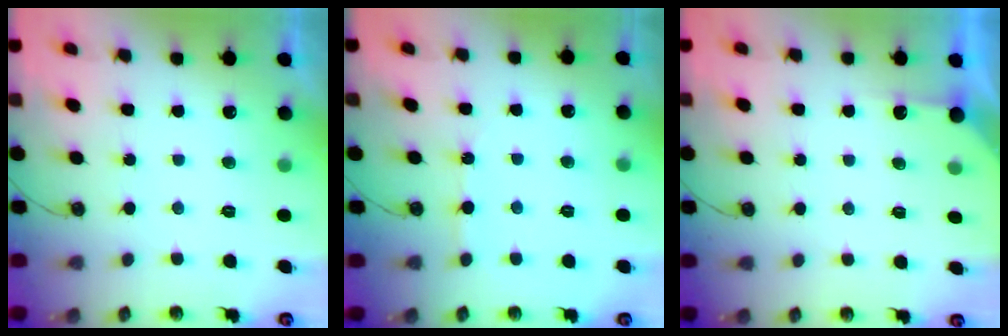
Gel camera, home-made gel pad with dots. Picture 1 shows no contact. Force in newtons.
{"total": 3.5, "press": 3.4, "slide": 0.5}
{"total": 2.3, "press": 2.3, "slide": 0.2}